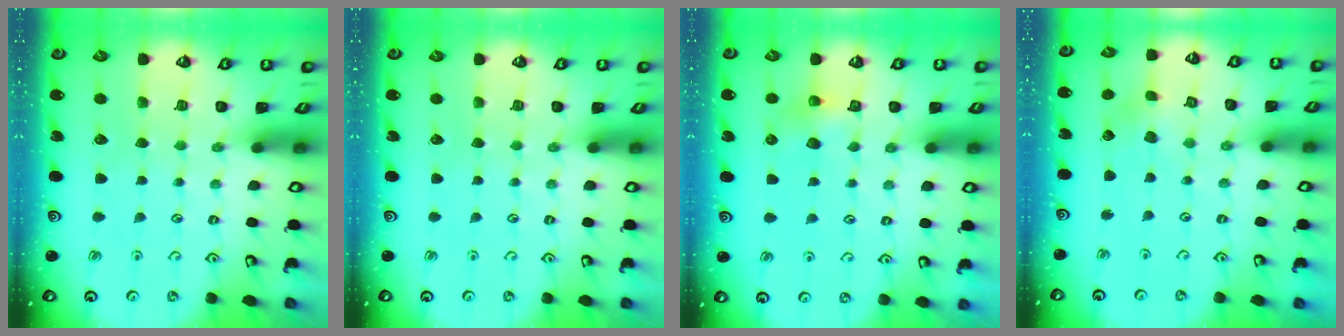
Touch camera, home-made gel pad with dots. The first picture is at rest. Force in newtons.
{"total": 0.0}
{"total": 5.1, "press": 5.1, "slide": 0.4}
{"total": 3.2, "press": 3.1, "slide": 0.3}